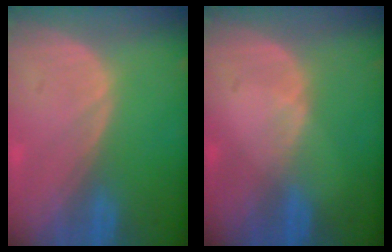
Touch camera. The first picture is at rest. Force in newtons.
{"total": 0.8, "press": 0.8, "slide": 0.1}